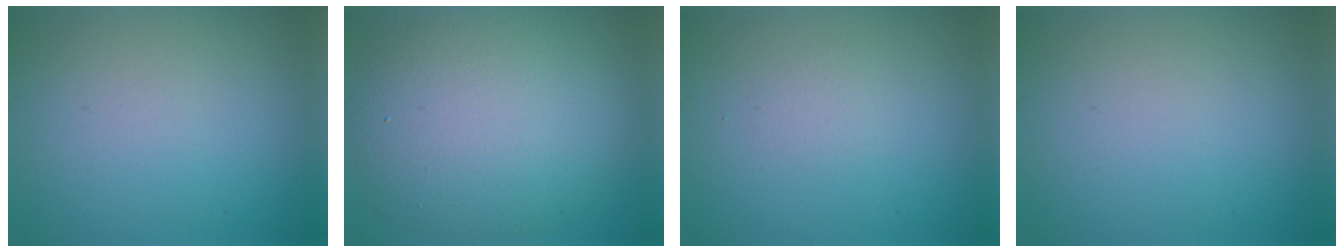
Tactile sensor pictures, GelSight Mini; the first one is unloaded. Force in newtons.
{"total": 10.4, "press": 10.4, "slide": 0.8}
{"total": 0.8, "press": 0.8, "slide": 0.1}
{"total": 0.0}